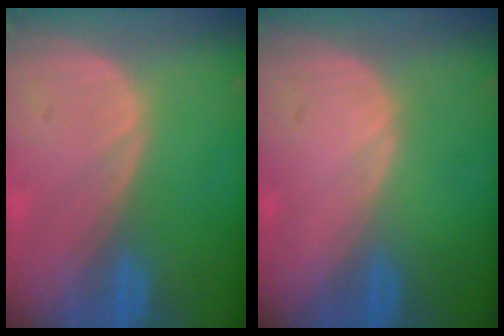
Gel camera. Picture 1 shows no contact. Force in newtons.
{"total": 0.0}